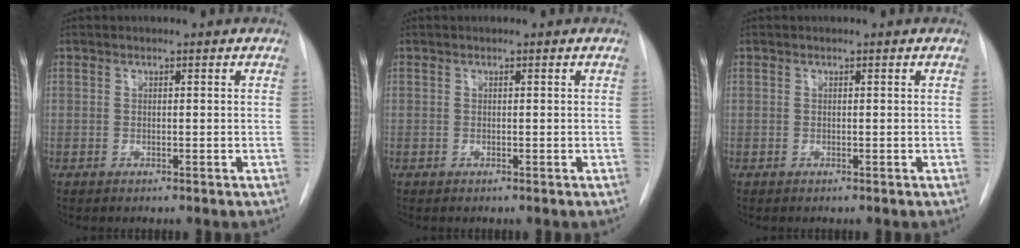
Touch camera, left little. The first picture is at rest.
{"total": 0.0}
{"total": 0.0}